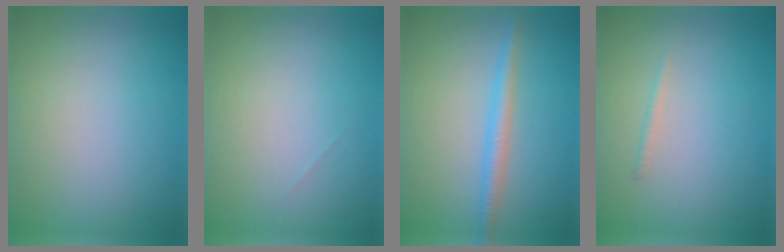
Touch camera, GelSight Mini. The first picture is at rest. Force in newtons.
{"total": 0.0}
{"total": 2.2, "press": 2.2, "slide": 0.1}
{"total": 0.6, "press": 0.6, "slide": 0.1}